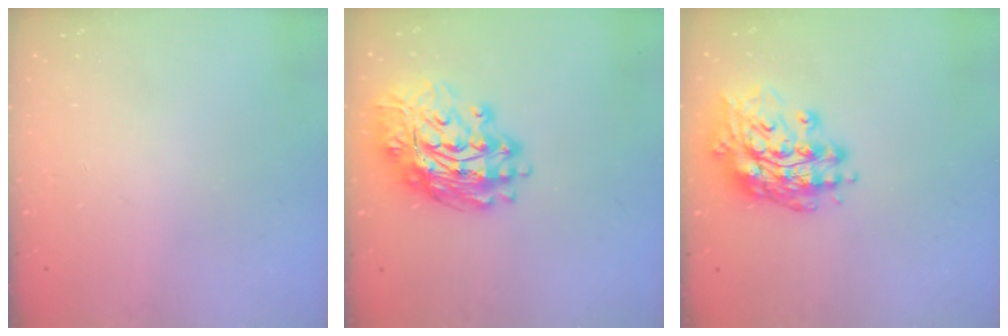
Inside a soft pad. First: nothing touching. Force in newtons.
{"total": 16.8, "press": 16.7, "slide": 1.9}
{"total": 15.6, "press": 15.3, "slide": 3.5}